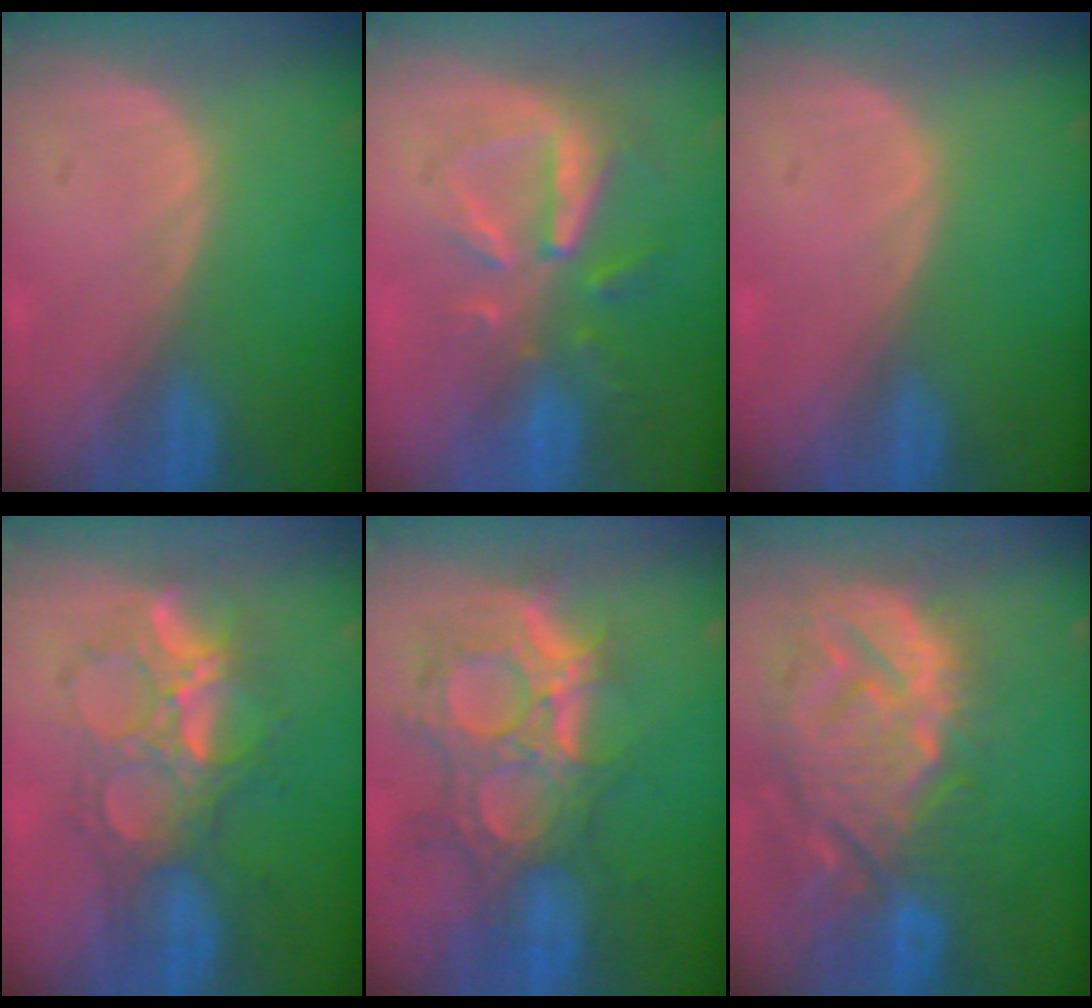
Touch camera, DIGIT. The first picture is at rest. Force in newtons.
{"total": 8.2, "press": 7.4, "slide": 3.6}
{"total": 0.0}
{"total": 8.9, "press": 8.5, "slide": 2.8}
{"total": 12.2, "press": 10.7, "slide": 5.8}
{"total": 14.4, "press": 12.3, "slide": 7.5}